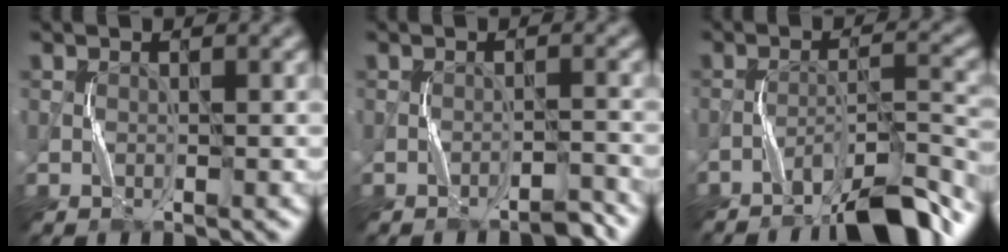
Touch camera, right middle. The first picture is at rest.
{"total": 1.6, "force": [-1.5, 0.1, 0.4], "torque": [-0.005, 0.008, -0.025]}
{"total": 7.2, "force": [-5.8, 0.9, 4.1], "torque": [-0.061, 0.011, -0.097]}